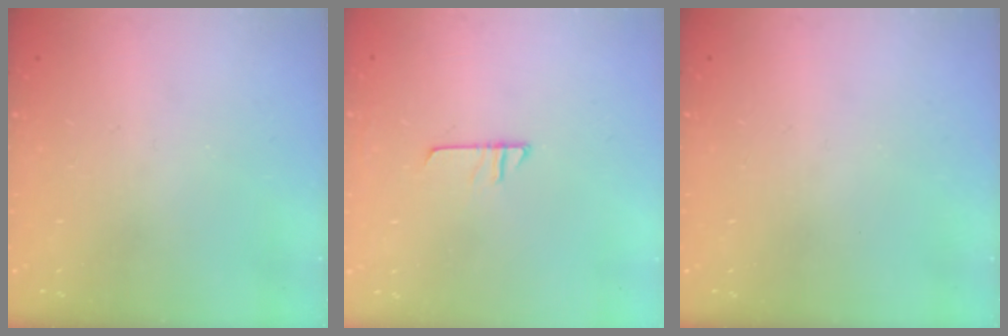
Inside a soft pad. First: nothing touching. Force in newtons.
{"total": 6.4, "press": 6.4, "slide": 0.3}
{"total": 0.0}